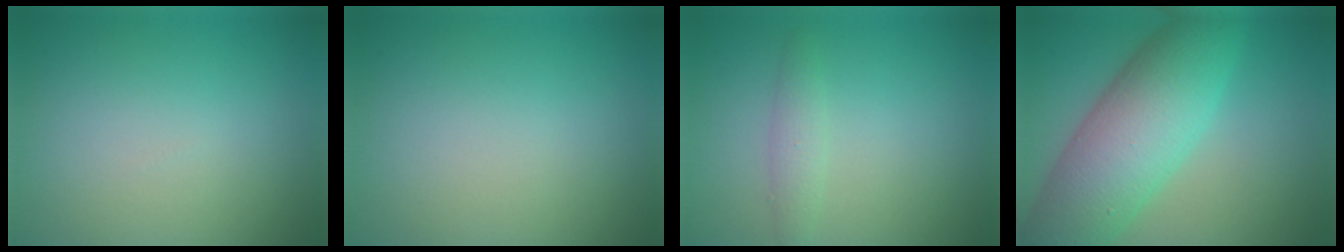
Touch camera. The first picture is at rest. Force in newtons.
{"total": 0.0}
{"total": 1.4, "press": 1.4, "slide": 0.0}
{"total": 9.2, "press": 9.2, "slide": 0.2}